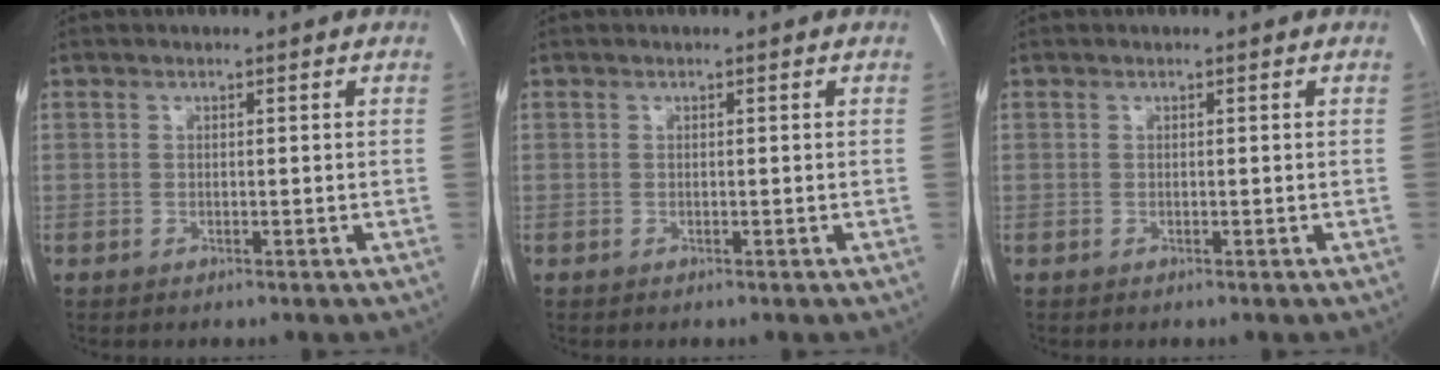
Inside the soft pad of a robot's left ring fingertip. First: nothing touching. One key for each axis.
{"total": 0.0}
{"total": 0.0}